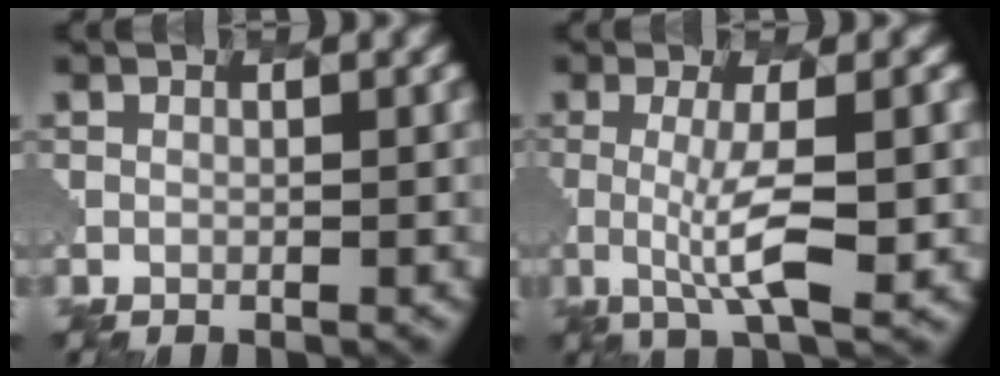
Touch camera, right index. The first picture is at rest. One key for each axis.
{"total": 2.6, "fx": 0.4, "fy": -0.8, "fz": 2.4, "tx": -0.069, "ty": 0.015, "tz": -0.026}